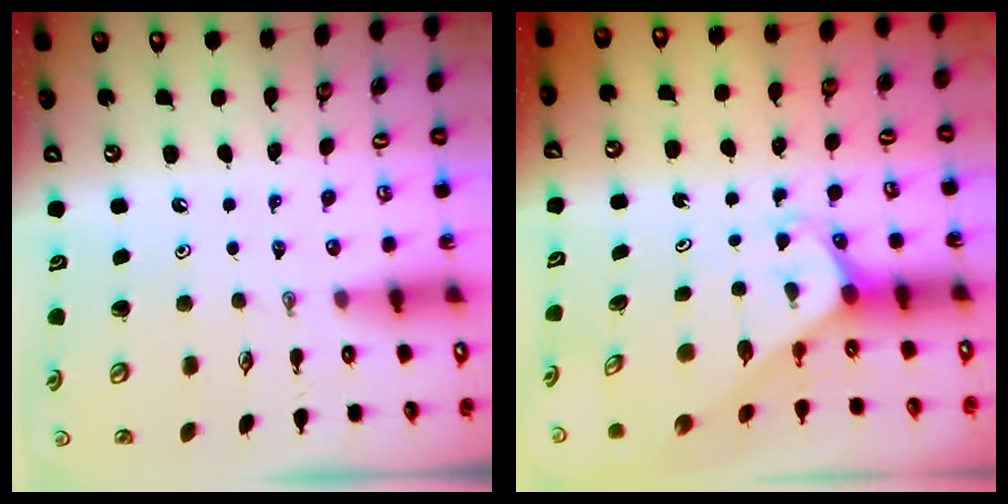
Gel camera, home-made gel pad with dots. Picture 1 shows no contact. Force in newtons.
{"total": 2.0, "press": 2.0, "slide": 0.1}